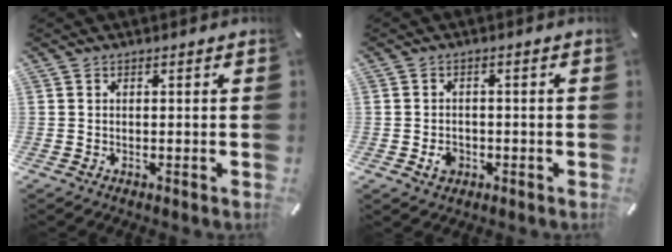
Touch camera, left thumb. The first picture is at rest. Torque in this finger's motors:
{"motor_torque": [-0.03, 0.05, 0.01, 0.01, 0.03]}